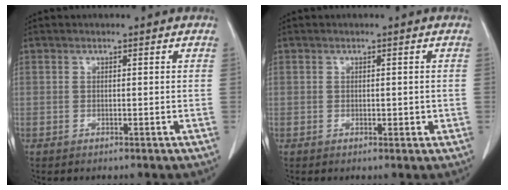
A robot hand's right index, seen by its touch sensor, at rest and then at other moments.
{"total": 1.3, "force": [0.0, 0.7, 1.0], "torque": [-0.008, 0.001, 0.005]}